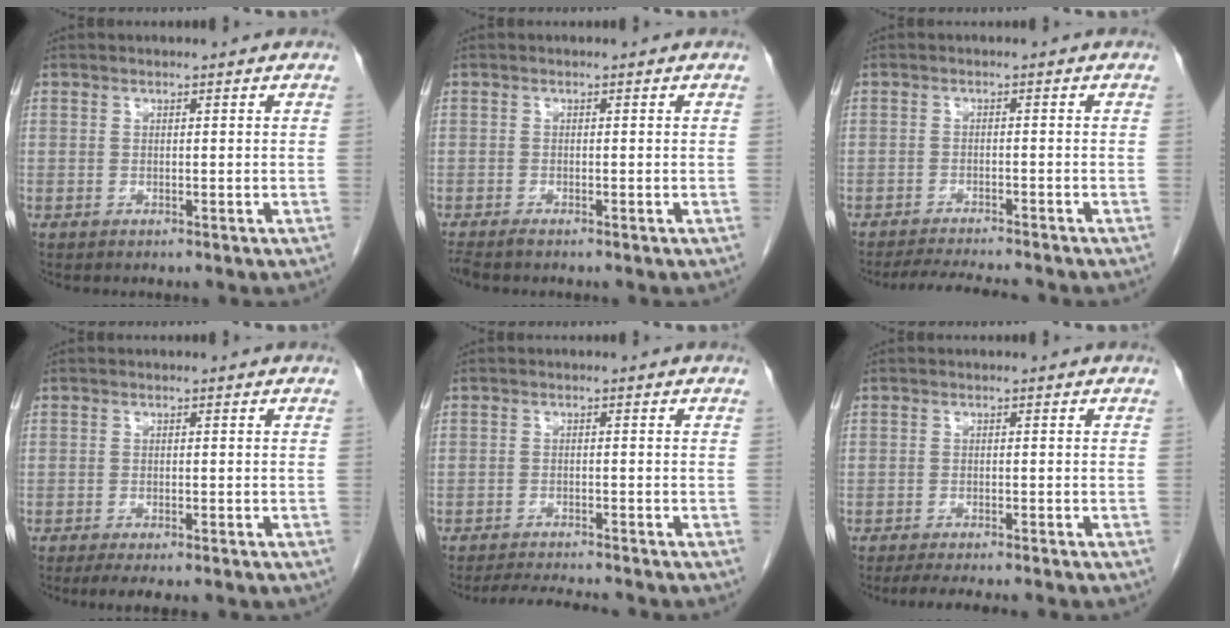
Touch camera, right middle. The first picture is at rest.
{"total": 1.7, "force": [-1.4, 0.0, 0.8], "torque": [-0.017, -0.005, -0.026]}
{"total": 7.1, "force": [-6.6, 0.3, 2.6], "torque": [-0.038, -0.011, -0.102]}
{"total": 6.3, "force": [-4.9, 1.5, 3.7], "torque": [-0.045, -0.010, -0.065]}
{"total": 6.3, "force": [-6.0, 0.2, 2.1], "torque": [-0.032, -0.012, -0.093]}
{"total": 7.8, "force": [-6.6, 1.1, 4.0], "torque": [-0.051, -0.009, -0.092]}